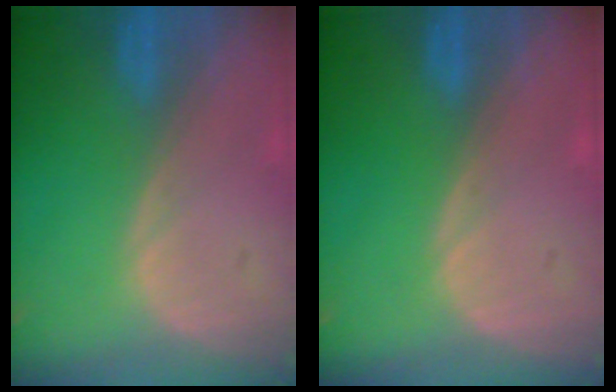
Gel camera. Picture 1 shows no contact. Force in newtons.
{"total": 0.0}